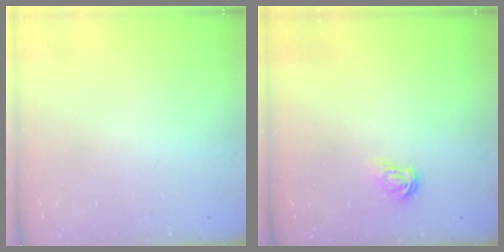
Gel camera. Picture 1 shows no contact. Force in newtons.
{"total": 3.7, "press": 3.7, "slide": 0.2}